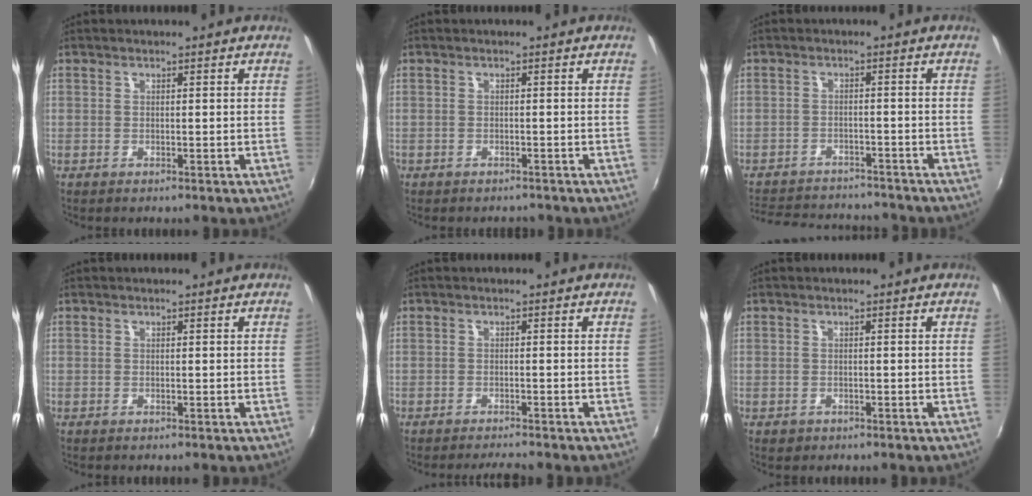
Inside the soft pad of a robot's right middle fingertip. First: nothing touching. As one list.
[{"total": 1.7, "force": [-1.4, 0.9, 0.2], "torque": [-0.010, -0.004, -0.020]}, {"total": 12.3, "force": [-10.8, 4.8, 3.5], "torque": [-0.099, 0.026, -0.155]}, {"total": 0.0}, {"total": 2.7, "force": [-2.6, 0.0, 0.8], "torque": [-0.024, -0.008, -0.045]}, {"total": 1.3, "force": [-0.7, 1.0, 0.4], "torque": [-0.009, -0.002, -0.007]}]